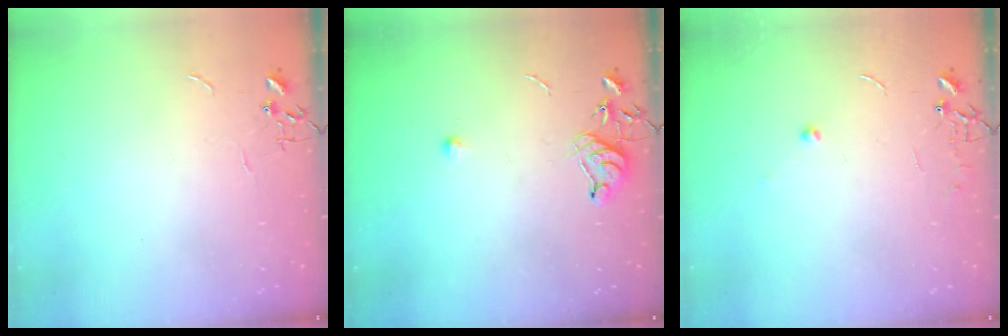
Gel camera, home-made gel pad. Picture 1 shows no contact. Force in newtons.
{"total": 6.9, "press": 6.9, "slide": 1.0}
{"total": 5.5, "press": 5.5, "slide": 0.5}